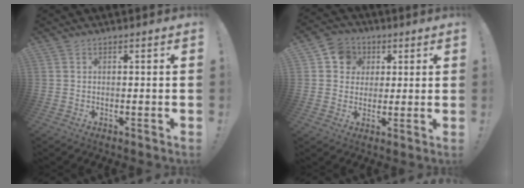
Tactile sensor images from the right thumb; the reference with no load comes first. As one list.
[{"total": 8.2, "force": [1.8, 7.7, 2.2], "torque": [-0.024, -0.002, 0.036]}]